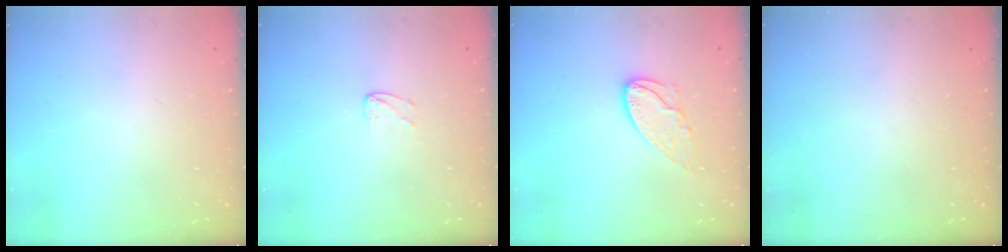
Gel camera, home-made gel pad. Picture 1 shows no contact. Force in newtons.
{"total": 3.0, "press": 3.0, "slide": 0.3}
{"total": 8.5, "press": 8.5, "slide": 0.5}
{"total": 0.0}